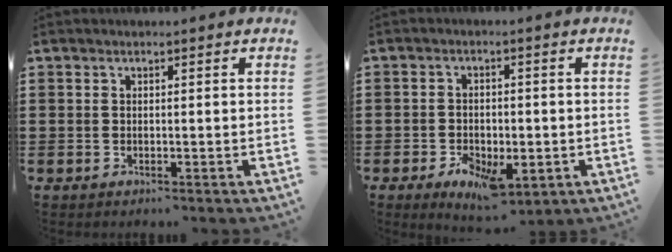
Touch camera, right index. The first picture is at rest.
{"total": 4.9, "force": [-2.1, 2.6, 3.5], "torque": [-0.059, 0.009, -0.035]}